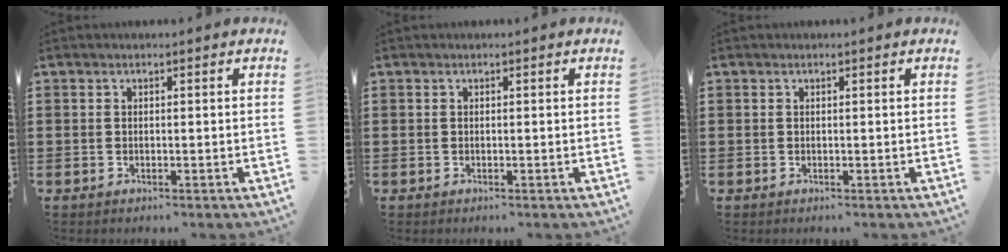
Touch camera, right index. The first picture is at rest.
{"total": 0.0}
{"total": 0.0}